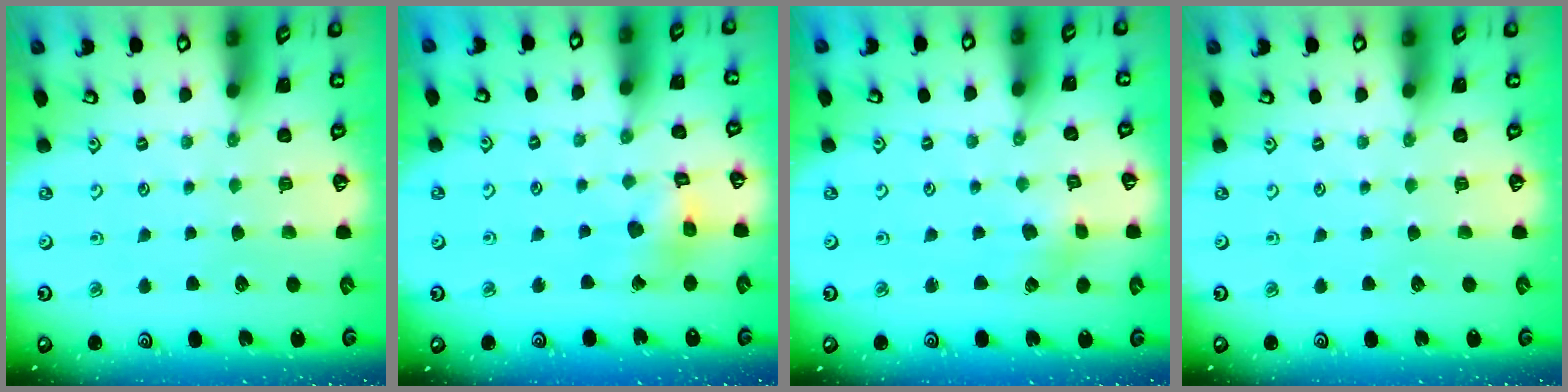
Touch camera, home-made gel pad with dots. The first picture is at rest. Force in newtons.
{"total": 8.7, "press": 8.6, "slide": 0.9}
{"total": 2.2, "press": 2.1, "slide": 0.6}
{"total": 0.0}